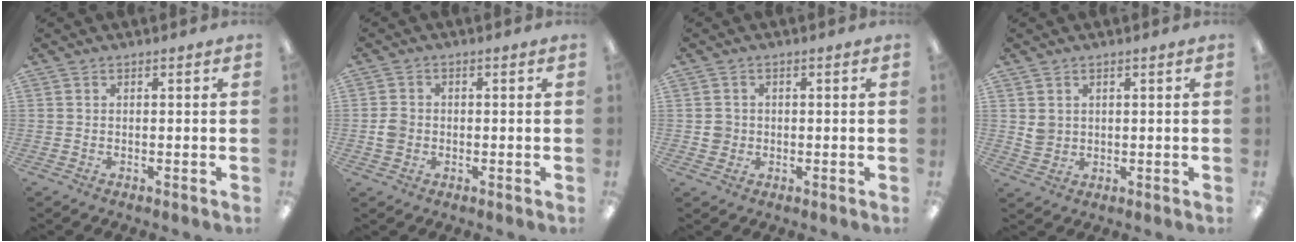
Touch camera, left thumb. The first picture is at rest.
{"total": 3.3, "force": [-0.6, 2.9, 1.3], "torque": [-0.014, 0.001, -0.013]}
{"total": 2.8, "force": [-0.2, 2.7, 0.6], "torque": [-0.004, 0.001, -0.007]}
{"total": 3.1, "force": [1.1, 2.8, 0.7], "torque": [-0.011, 0.001, 0.020]}